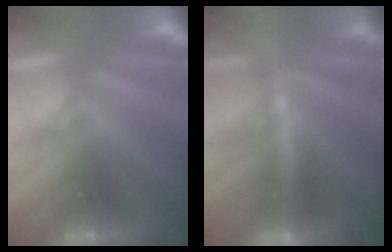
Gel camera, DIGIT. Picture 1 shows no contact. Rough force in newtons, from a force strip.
{"total": 2.5}